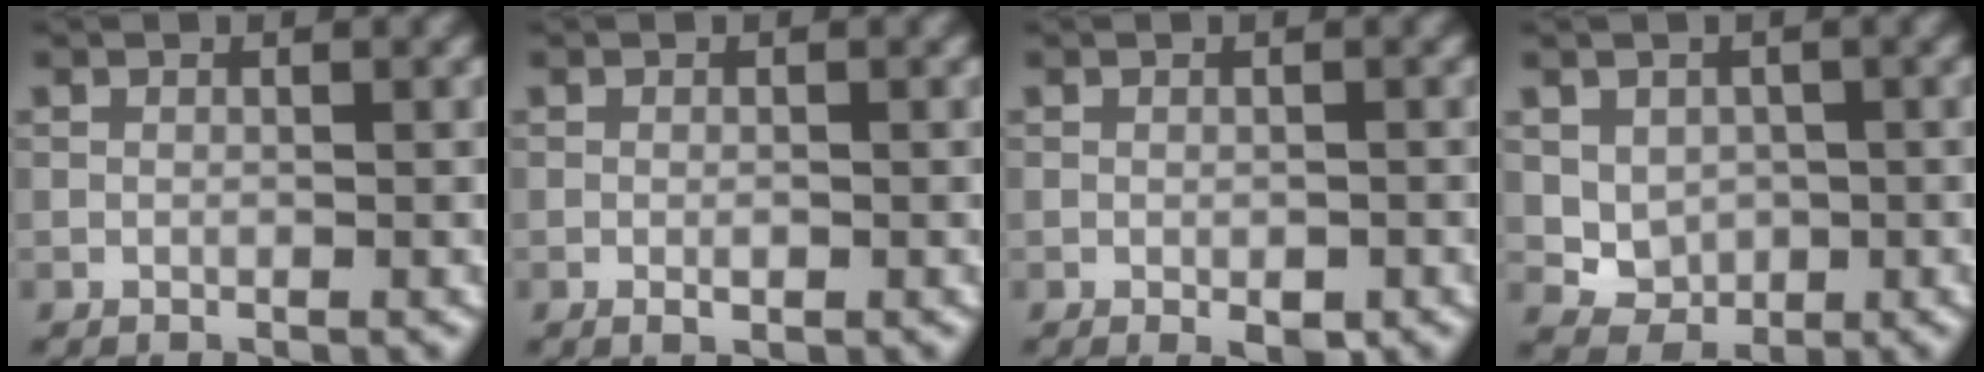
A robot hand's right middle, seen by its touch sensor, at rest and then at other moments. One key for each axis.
{"total": 0.8, "fx": -0.3, "fy": 0.3, "fz": 0.7, "tx": -0.013, "ty": -0.002, "tz": -0.003}
{"total": 1.7, "fx": -0.7, "fy": 0.8, "fz": 1.3, "tx": -0.019, "ty": -0.004, "tz": -0.006}
{"total": 3.1, "fx": 0.2, "fy": 2.6, "fz": 1.6, "tx": -0.029, "ty": -0.011, "tz": 0.012}